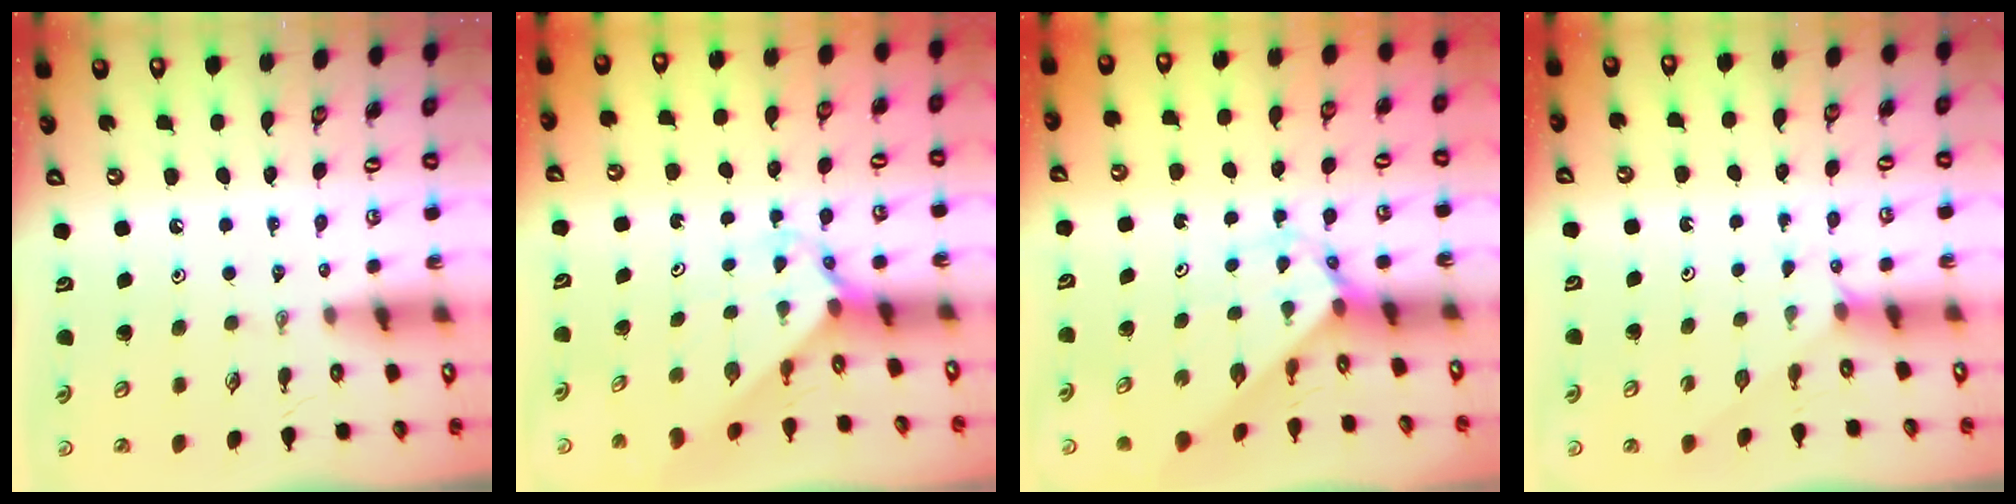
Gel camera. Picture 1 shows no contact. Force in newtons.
{"total": 2.4, "press": 2.4, "slide": 0.2}
{"total": 2.4, "press": 2.4, "slide": 0.2}
{"total": 4.2, "press": 4.2, "slide": 0.4}